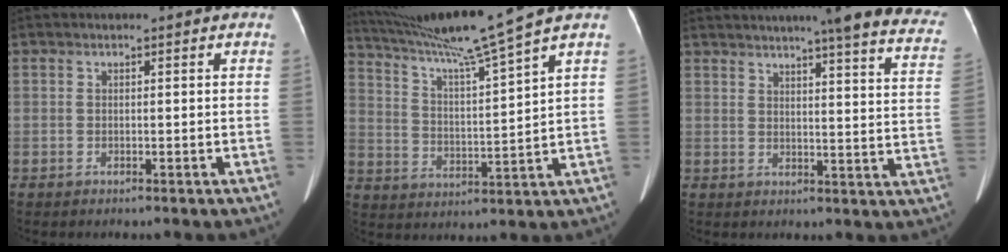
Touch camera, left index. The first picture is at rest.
{"total": 13.4, "force": [11.1, -3.4, 6.8], "torque": [-0.120, -0.018, 0.195]}
{"total": 23.7, "force": [20.1, 1.3, 12.4], "torque": [-0.159, -0.045, 0.223]}